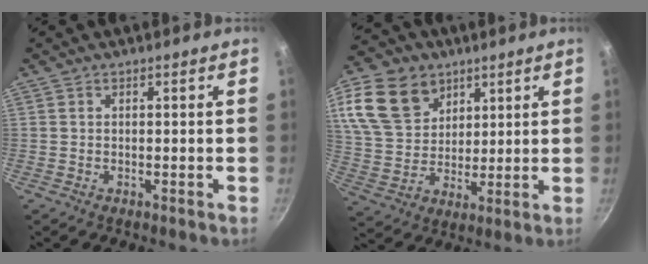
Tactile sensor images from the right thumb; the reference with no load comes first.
{"total": 17.2, "force": [7.8, 12.8, 8.5], "torque": [-0.141, -0.022, 0.151]}